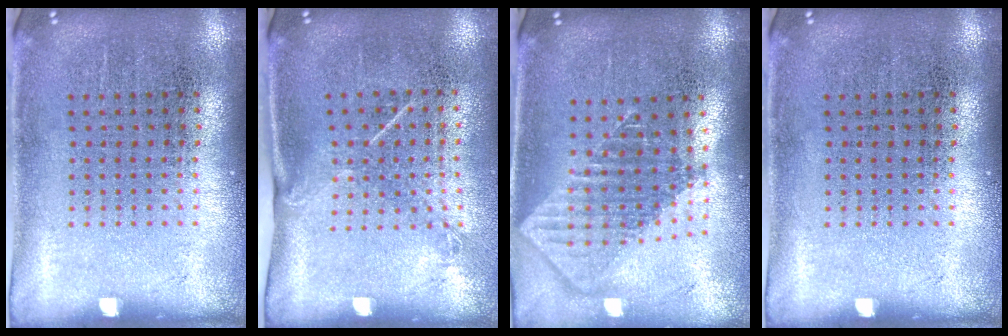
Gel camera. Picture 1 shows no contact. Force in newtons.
{"total": 1.5, "press": 1.0, "slide": 1.1}
{"total": 1.9, "press": 1.5, "slide": 1.2}
{"total": 0.0}